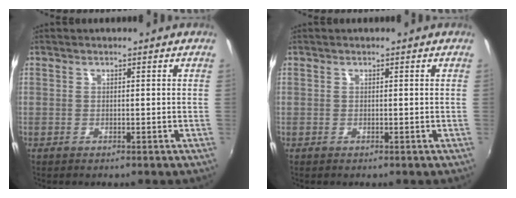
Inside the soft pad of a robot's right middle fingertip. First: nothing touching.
{"total": 0.0}